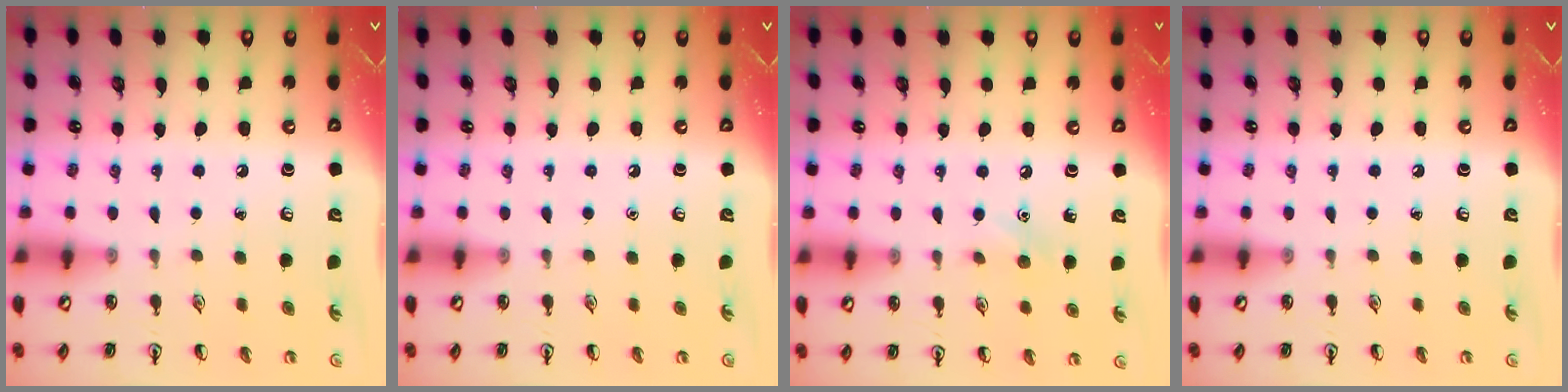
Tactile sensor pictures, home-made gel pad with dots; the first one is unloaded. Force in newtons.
{"total": 0.0}
{"total": 5.6, "press": 5.3, "slide": 1.8}
{"total": 0.0}